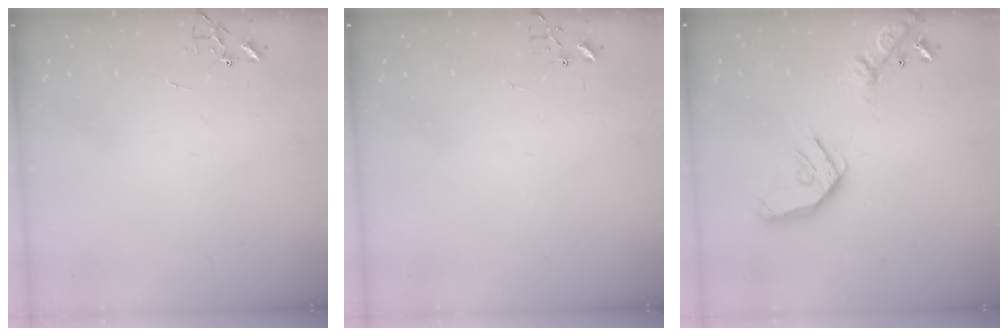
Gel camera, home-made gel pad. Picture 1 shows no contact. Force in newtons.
{"total": 4.2, "press": 4.2, "slide": 0.4}
{"total": 17.3, "press": 17.0, "slide": 2.8}